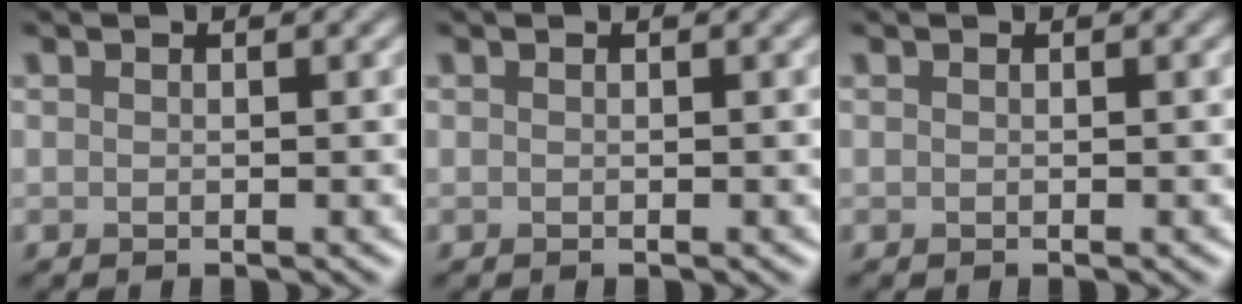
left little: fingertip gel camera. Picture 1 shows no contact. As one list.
[{"total": 0.0}, {"total": 0.0}]